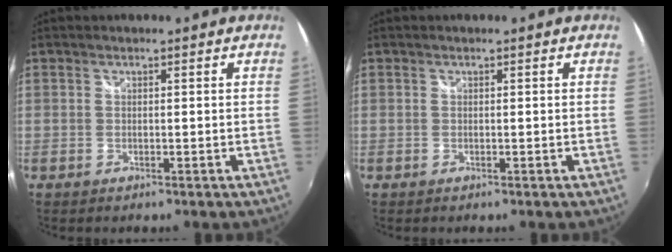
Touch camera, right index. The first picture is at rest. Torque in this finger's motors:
{"motor_torque": [0.00, 0.00, 0.00, 0.00]}